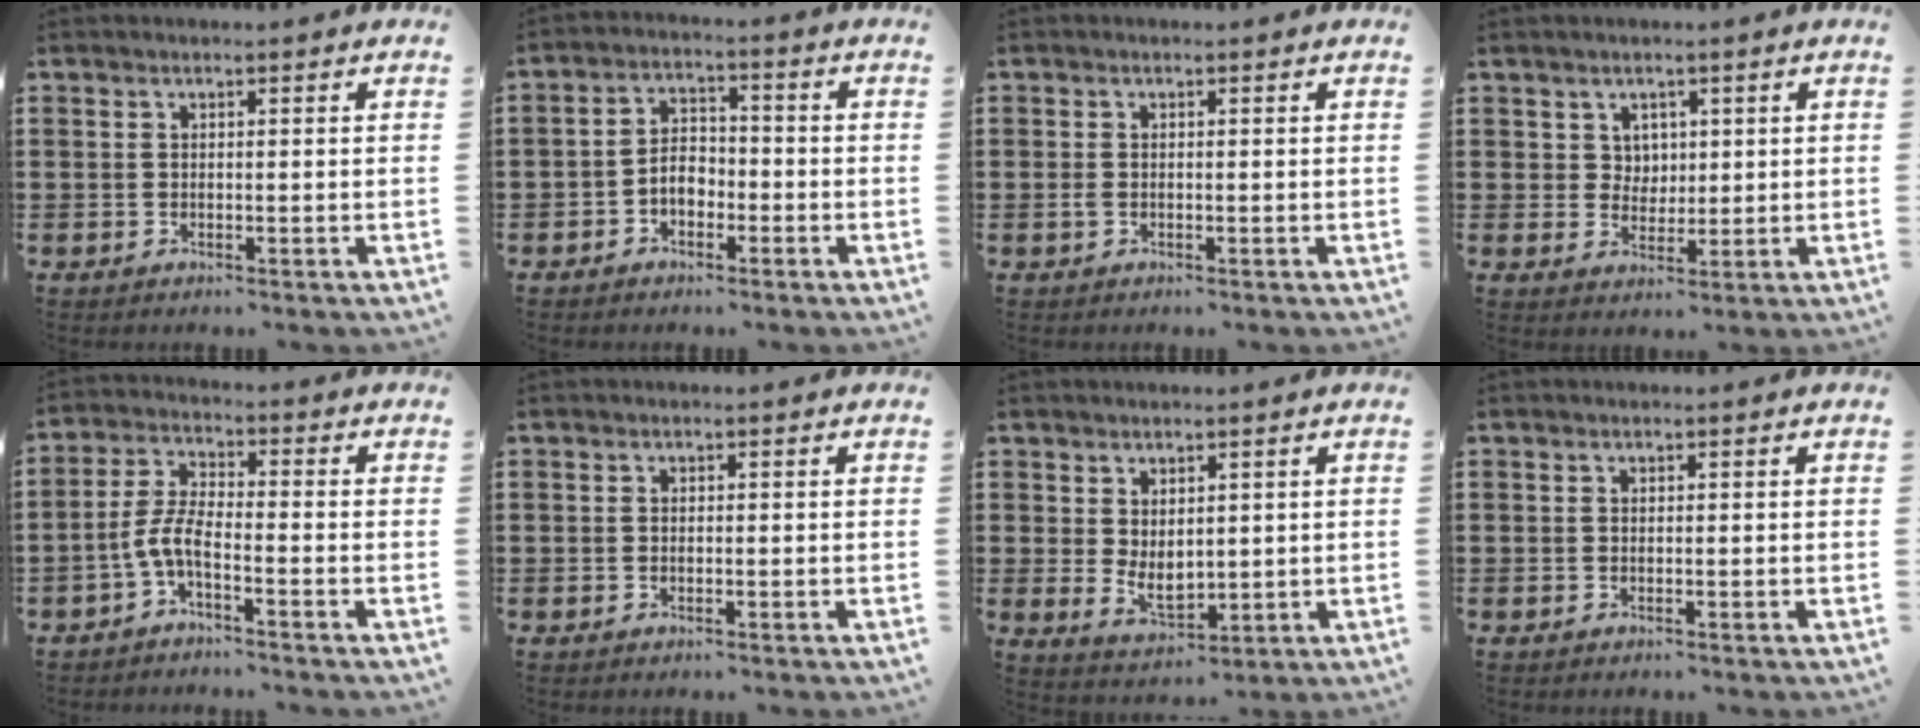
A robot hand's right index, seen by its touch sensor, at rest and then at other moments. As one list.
[{"total": 3.8, "force": [-1.9, 2.5, 2.2], "torque": [-0.050, 0.007, -0.040]}, {"total": 0.9, "force": [-0.2, 0.6, 0.7], "torque": [-0.021, 0.000, -0.007]}, {"total": 3.2, "force": [1.6, 2.7, 0.7], "torque": [-0.025, 0.011, 0.029]}, {"total": 5.0, "force": [-2.7, 1.2, 4.0], "torque": [-0.105, -0.009, -0.060]}, {"total": 0.0}, {"total": 4.0, "force": [0.9, 2.6, 2.9], "torque": [-0.050, 0.002, 0.016]}, {"total": 0.0}]